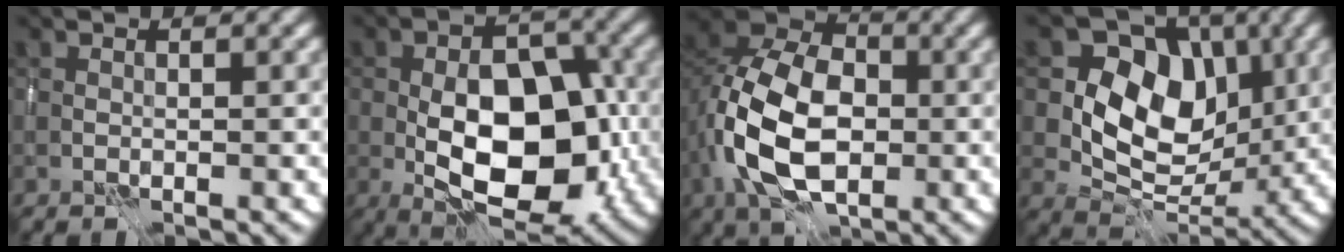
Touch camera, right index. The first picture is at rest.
{"total": 10.9, "force": [-2.5, 5.7, 8.9], "torque": [-0.135, 0.005, -0.044]}
{"total": 10.6, "force": [-2.3, 7.0, 7.6], "torque": [-0.150, 0.000, -0.054]}
{"total": 7.8, "force": [0.9, 6.0, 4.8], "torque": [-0.072, -0.008, 0.006]}